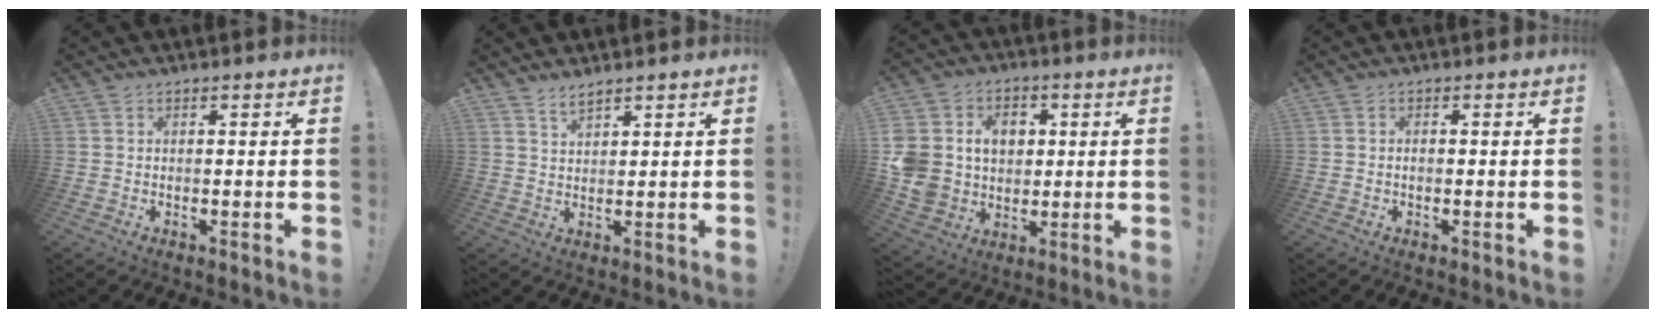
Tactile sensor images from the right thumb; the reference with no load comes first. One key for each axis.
{"total": 2.9, "fx": 2.6, "fy": 0.4, "fz": 1.2, "tx": -0.010, "ty": -0.022, "tz": 0.045}
{"total": 13.3, "fx": 2.3, "fy": 11.7, "fz": 6.0, "tx": -0.109, "ty": -0.009, "tz": 0.052}
{"total": 0.8, "fx": -0.4, "fy": 0.5, "fz": 0.5, "tx": -0.014, "ty": 0.003, "tz": -0.007}